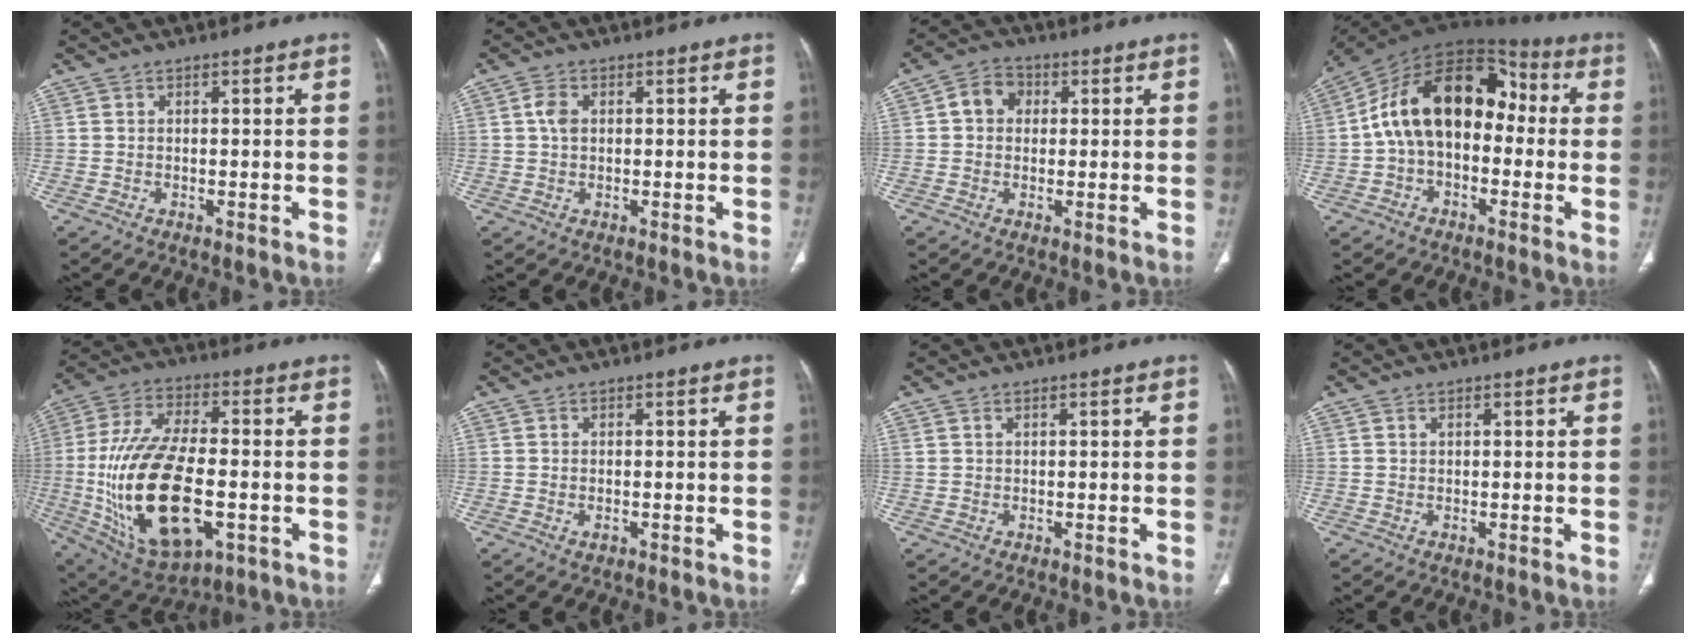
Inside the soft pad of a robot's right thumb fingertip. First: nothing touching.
{"total": 2.9, "force": [0.6, 1.9, 2.1], "torque": [-0.041, 0.004, 0.010]}
{"total": 5.4, "force": [0.9, 4.5, 2.8], "torque": [-0.032, 0.011, 0.007]}
{"total": 18.1, "force": [-0.1, 11.7, 13.8], "torque": [-0.204, 0.057, -0.015]}
{"total": 25.1, "force": [-4.4, 12.4, 21.3], "torque": [-0.425, 0.005, -0.054]}
{"total": 0.9, "force": [-0.3, 0.6, 0.7], "torque": [-0.013, 0.000, -0.002]}
{"total": 0.6, "force": [0.4, 0.2, 0.4], "torque": [-0.008, 0.004, 0.011]}
{"total": 0.5, "force": [0.3, 0.3, 0.3], "torque": [-0.005, 0.000, 0.006]}